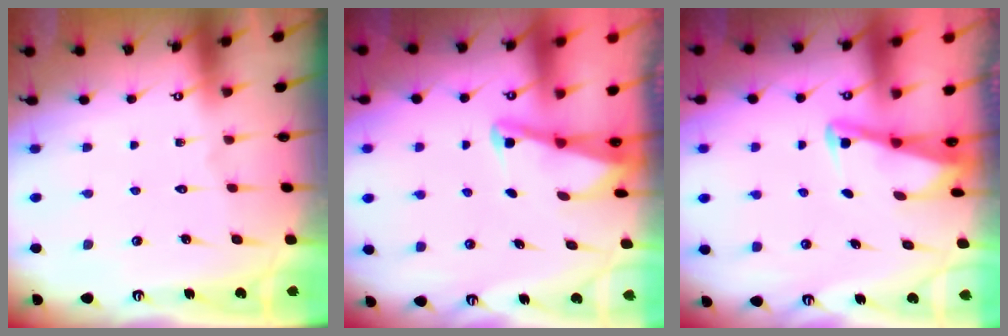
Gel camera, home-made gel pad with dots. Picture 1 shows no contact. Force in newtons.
{"total": 2.0, "press": 2.0, "slide": 0.4}
{"total": 2.9, "press": 2.9, "slide": 0.4}